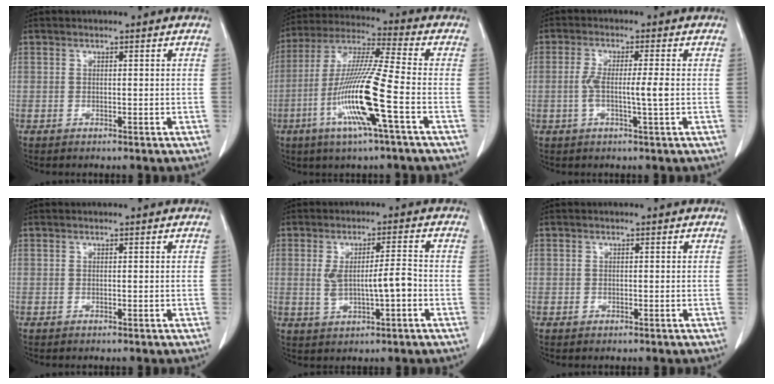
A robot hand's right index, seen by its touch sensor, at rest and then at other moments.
{"total": 14.7, "force": [-4.8, -0.5, 13.9], "torque": [-0.280, -0.010, -0.097]}
{"total": 4.7, "force": [-0.5, -0.1, 4.7], "torque": [-0.091, 0.003, -0.008]}
{"total": 0.0}
{"total": 6.2, "force": [-0.6, 1.3, 6.1], "torque": [-0.111, 0.010, 0.000]}
{"total": 0.7, "force": [-0.2, 0.7, 0.1], "torque": [-0.001, 0.004, -0.004]}